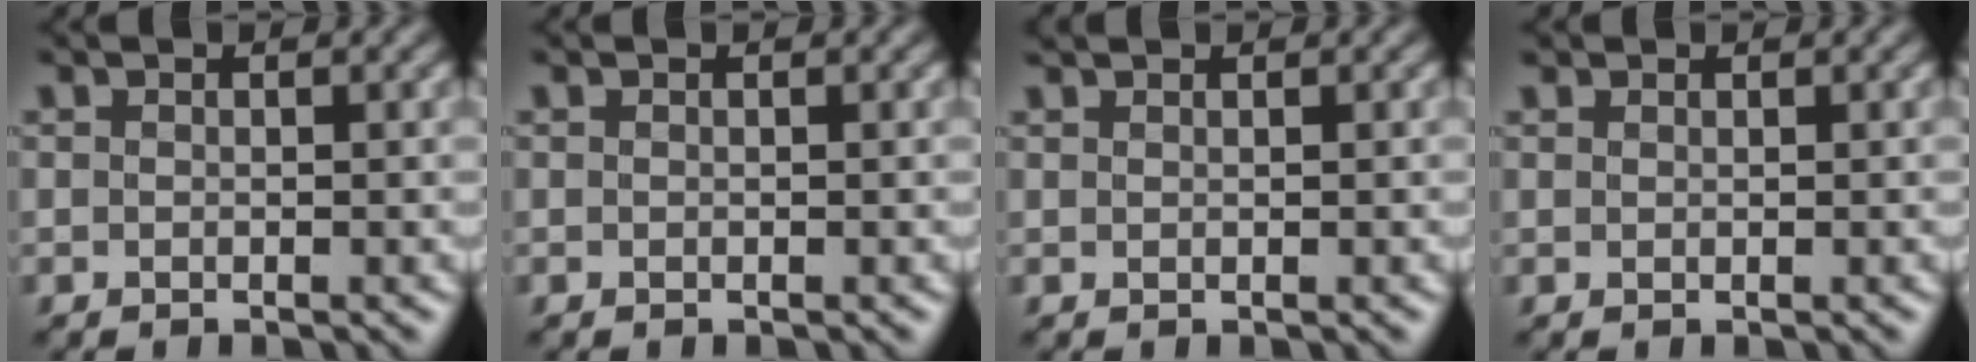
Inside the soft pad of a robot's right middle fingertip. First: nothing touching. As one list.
[{"total": 0.0}, {"total": 1.1, "force": [1.0, 0.3, 0.3], "torque": [-0.006, 0.000, 0.009]}, {"total": 0.8, "force": [0.7, 0.1, -0.3], "torque": [0.000, -0.004, 0.009]}]